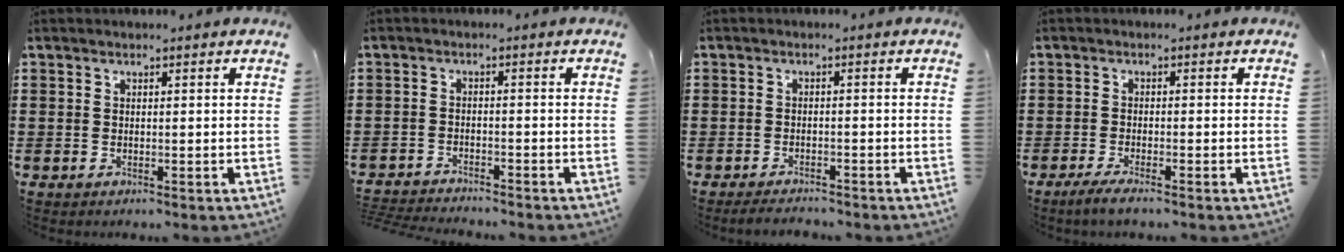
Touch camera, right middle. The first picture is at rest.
{"total": 2.8, "force": [-2.8, 0.0, -0.1], "torque": [-0.005, -0.004, -0.059]}
{"total": 2.0, "force": [-2.0, 0.2, 0.1], "torque": [-0.008, -0.003, -0.042]}
{"total": 2.0, "force": [-1.6, 0.0, 1.2], "torque": [-0.029, -0.002, -0.031]}